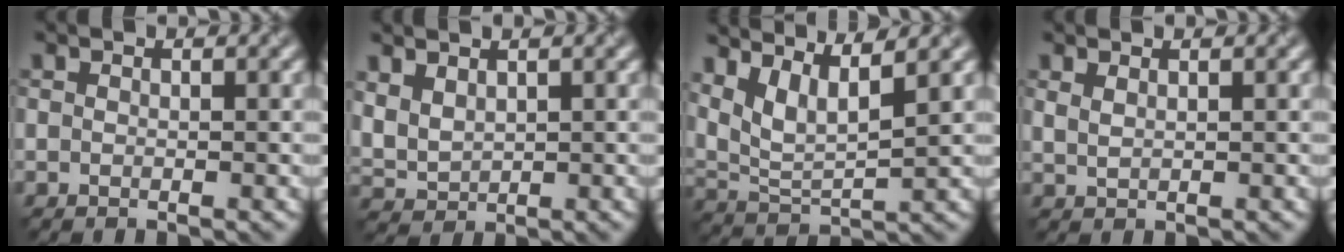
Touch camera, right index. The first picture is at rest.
{"total": 2.7, "force": [1.4, 1.8, 1.4], "torque": [-0.044, 0.003, 0.037]}
{"total": 4.7, "force": [3.3, 1.3, 3.1], "torque": [-0.073, -0.001, 0.070]}
{"total": 0.8, "force": [0.8, 0.2, 0.3], "torque": [-0.014, 0.002, 0.017]}